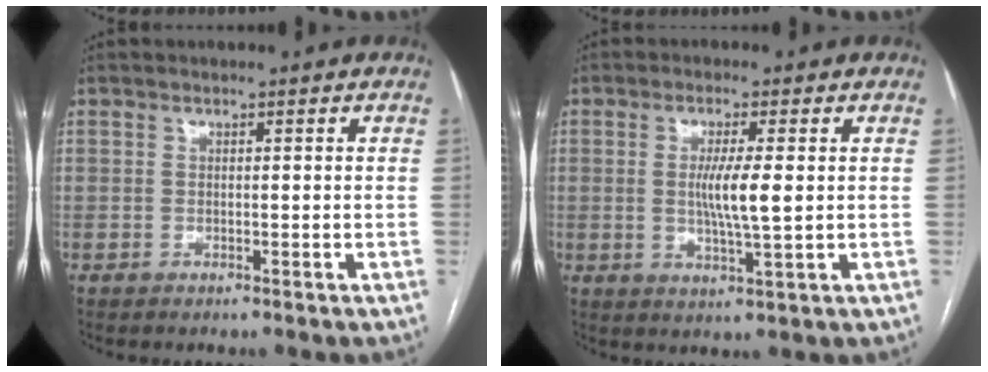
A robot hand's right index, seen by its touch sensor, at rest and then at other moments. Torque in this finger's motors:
{"motor_torque": [1.17, -0.05, 0.66, 0.15]}